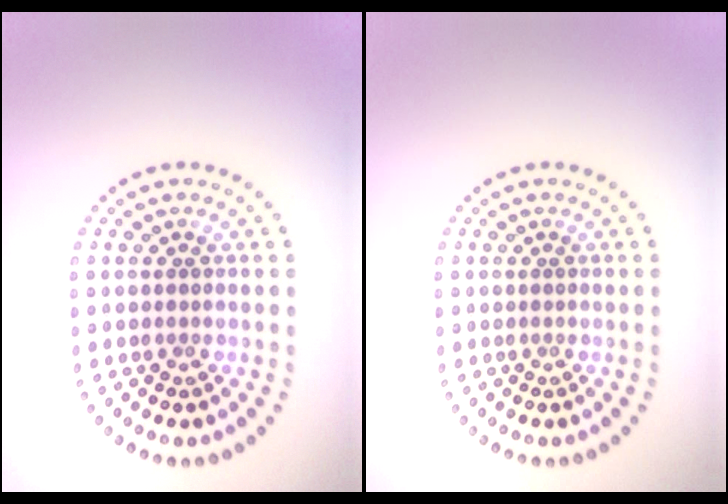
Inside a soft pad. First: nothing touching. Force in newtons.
{"total": 0.0}